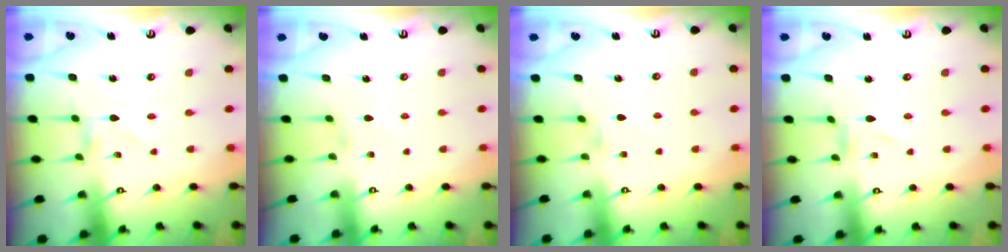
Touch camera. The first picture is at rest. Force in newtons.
{"total": 0.0}
{"total": 1.2, "press": 1.1, "slide": 0.3}
{"total": 0.0}